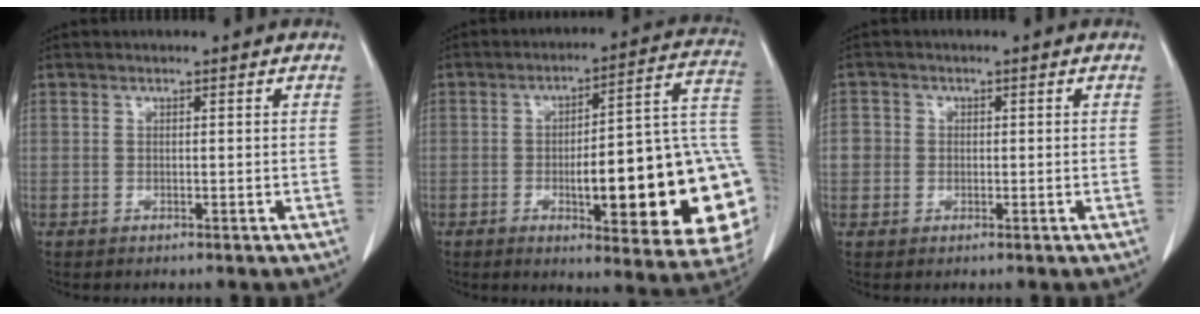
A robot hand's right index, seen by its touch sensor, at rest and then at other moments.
{"total": 25.4, "force": [-4.1, 4.7, 24.6], "torque": [-0.231, 0.016, -0.050]}
{"total": 3.3, "force": [-0.1, 3.2, 0.8], "torque": [-0.008, 0.010, -0.002]}